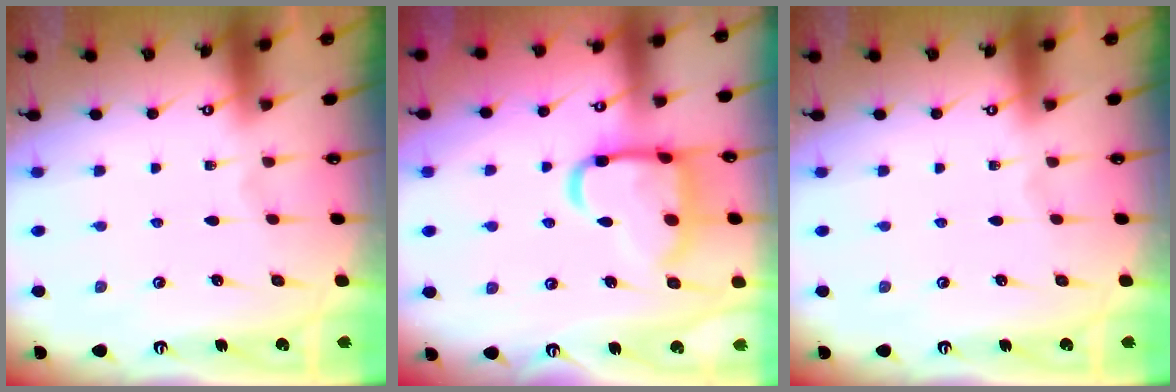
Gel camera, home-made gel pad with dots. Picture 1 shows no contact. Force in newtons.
{"total": 17.4, "press": 17.3, "slide": 1.6}
{"total": 0.0}